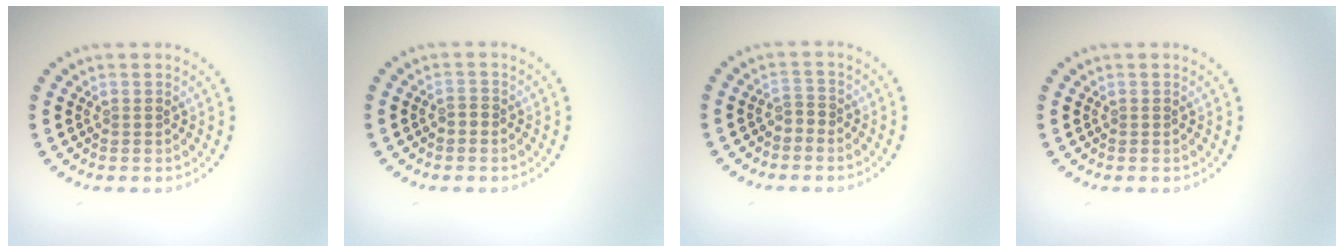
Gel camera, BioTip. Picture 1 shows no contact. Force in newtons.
{"total": 0.7, "press": 0.6, "slide": 0.3}
{"total": 0.9, "press": 0.7, "slide": 0.5}
{"total": 0.0}